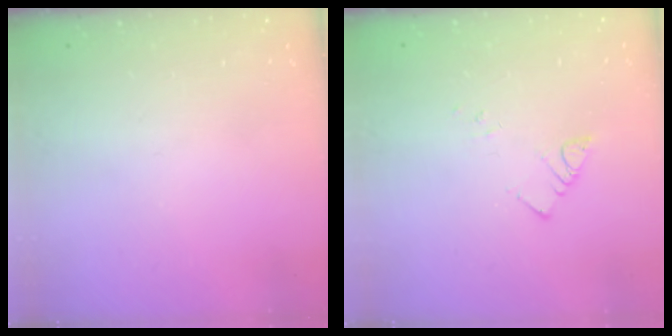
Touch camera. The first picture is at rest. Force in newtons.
{"total": 2.5, "press": 2.5, "slide": 0.3}